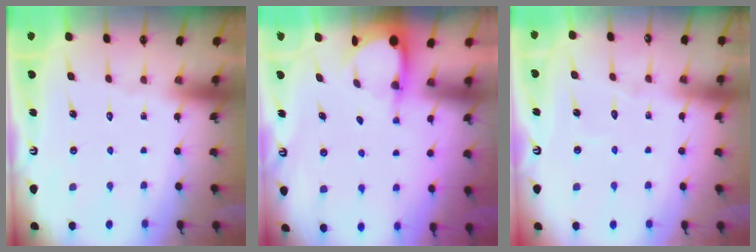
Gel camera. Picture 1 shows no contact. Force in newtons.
{"total": 3.5, "press": 3.4, "slide": 0.2}
{"total": 2.6, "press": 2.6, "slide": 0.2}